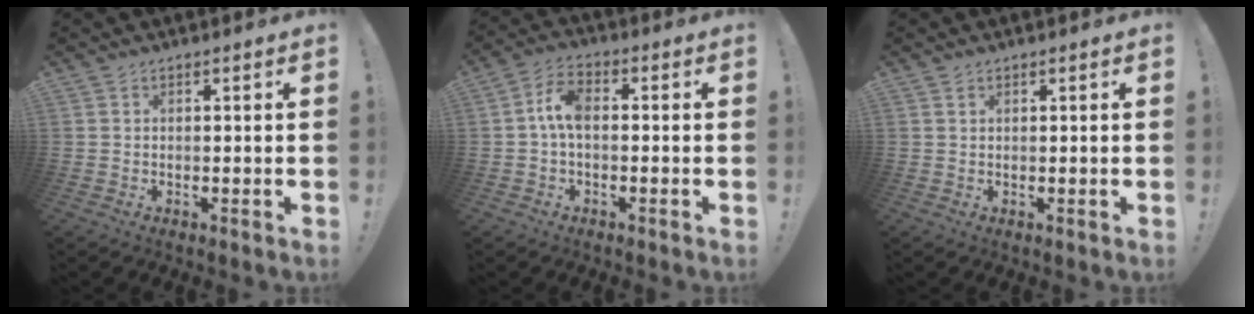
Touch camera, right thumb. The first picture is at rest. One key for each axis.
{"total": 7.0, "fx": 0.0, "fy": 3.7, "fz": 5.9, "tx": -0.117, "ty": 0.013, "tz": 0.005}
{"total": 0.8, "fx": 0.5, "fy": 0.4, "fz": 0.4, "tx": -0.009, "ty": 0.001, "tz": 0.010}